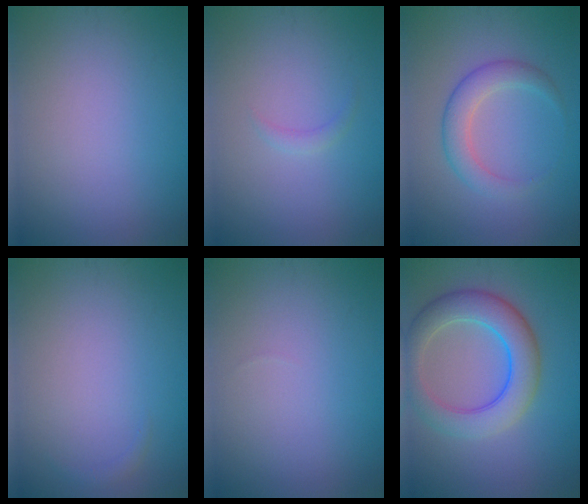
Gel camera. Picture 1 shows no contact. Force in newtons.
{"total": 0.8, "press": 0.8, "slide": 0.0}
{"total": 3.2, "press": 3.2, "slide": 0.3}
{"total": 0.5, "press": 0.5, "slide": 0.1}
{"total": 0.0}
{"total": 6.5, "press": 6.5, "slide": 0.3}